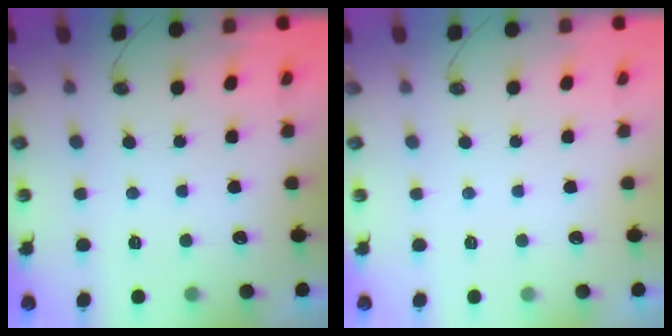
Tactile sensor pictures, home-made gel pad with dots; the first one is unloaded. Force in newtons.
{"total": 0.0}